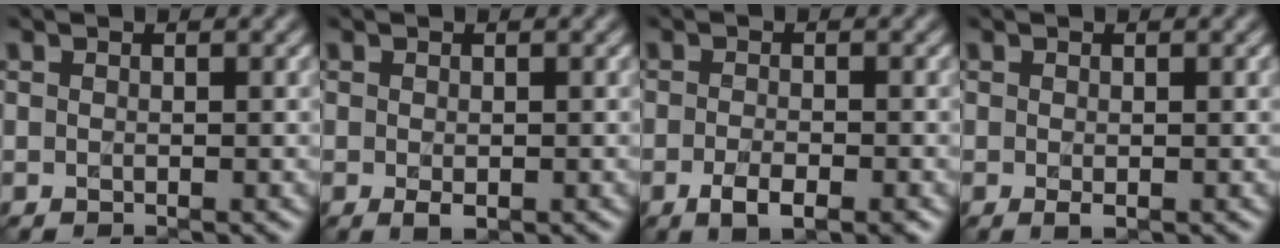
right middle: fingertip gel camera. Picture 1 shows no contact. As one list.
[{"total": 1.2, "force": [-0.5, 0.4, 1.0], "torque": [-0.018, -0.006, -0.005]}, {"total": 3.3, "force": [-1.9, 1.0, 2.4], "torque": [-0.045, -0.010, -0.034]}, {"total": 0.7, "force": [-0.3, 0.1, 0.6], "torque": [-0.012, -0.003, -0.003]}]